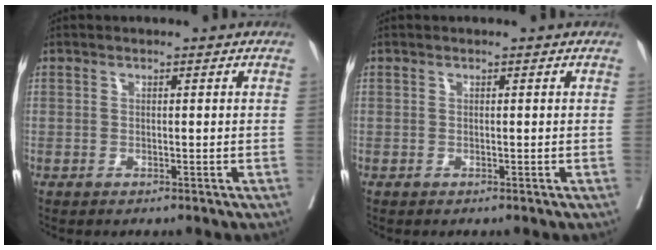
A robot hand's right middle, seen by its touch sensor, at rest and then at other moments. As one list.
[{"total": 0.0}]